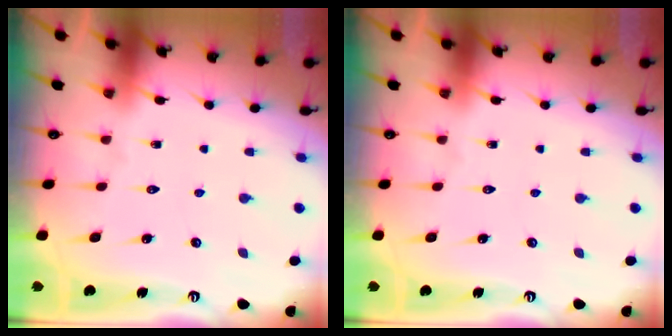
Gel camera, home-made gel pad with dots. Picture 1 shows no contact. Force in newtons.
{"total": 0.0}